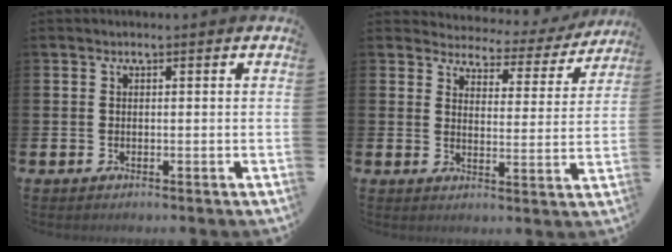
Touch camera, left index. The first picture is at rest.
{"total": 3.6, "force": [3.3, 1.2, 0.3], "torque": [-0.025, -0.033, 0.049]}